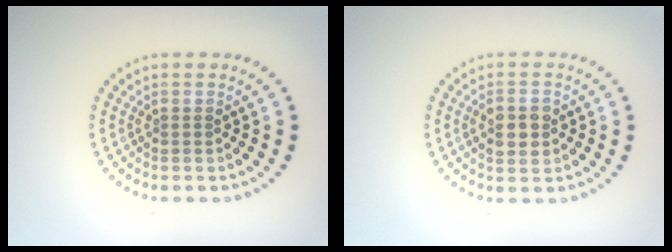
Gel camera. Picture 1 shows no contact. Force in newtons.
{"total": 2.9, "press": 2.9, "slide": 0.1}